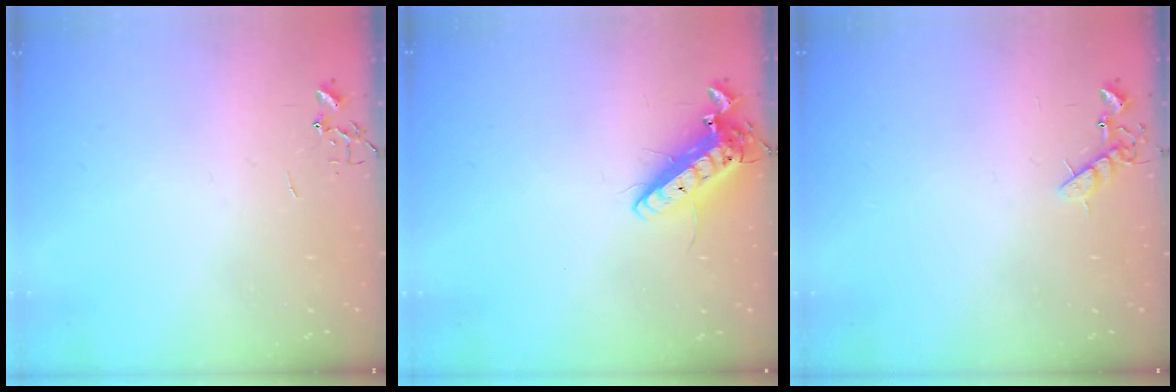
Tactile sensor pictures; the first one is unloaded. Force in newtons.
{"total": 14.4, "press": 14.1, "slide": 2.7}
{"total": 6.3, "press": 6.2, "slide": 0.9}